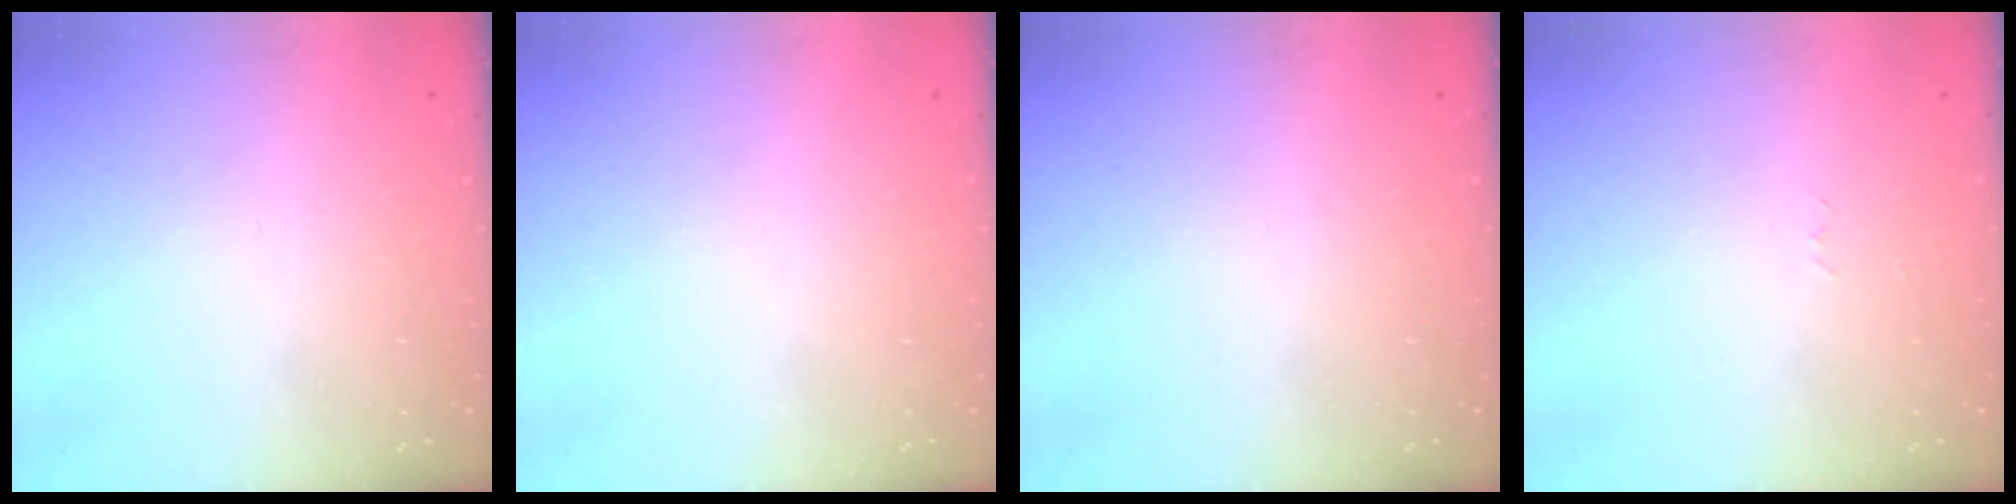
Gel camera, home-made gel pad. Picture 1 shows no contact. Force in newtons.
{"total": 0.0}
{"total": 2.8, "press": 2.8, "slide": 0.4}
{"total": 2.6, "press": 2.6, "slide": 0.4}